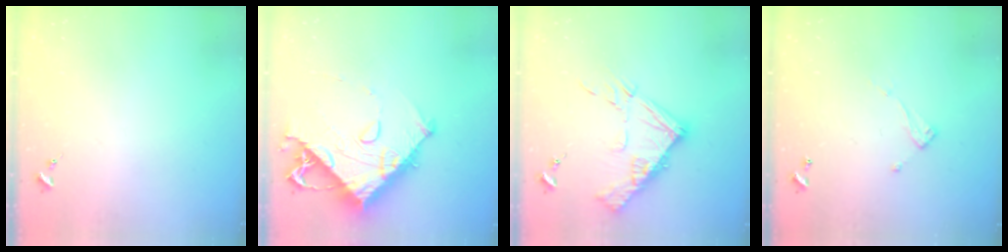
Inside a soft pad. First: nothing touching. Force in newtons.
{"total": 14.7, "press": 14.6, "slide": 1.5}
{"total": 14.5, "press": 14.4, "slide": 1.6}
{"total": 6.6, "press": 6.6, "slide": 0.1}